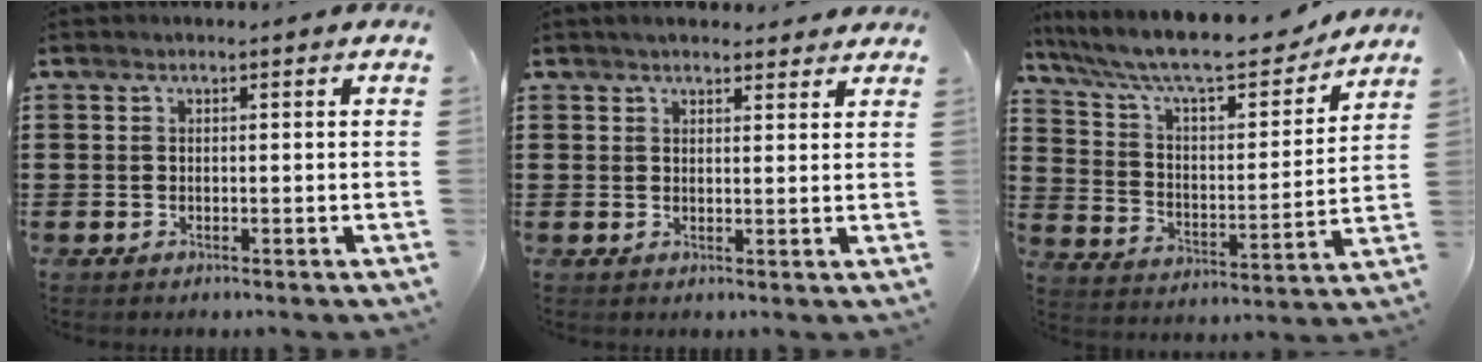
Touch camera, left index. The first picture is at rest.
{"total": 2.5, "force": [2.4, 0.6, 0.5], "torque": [-0.014, 0.002, 0.045]}
{"total": 10.9, "force": [9.3, 1.8, 5.4], "torque": [-0.132, -0.059, 0.155]}